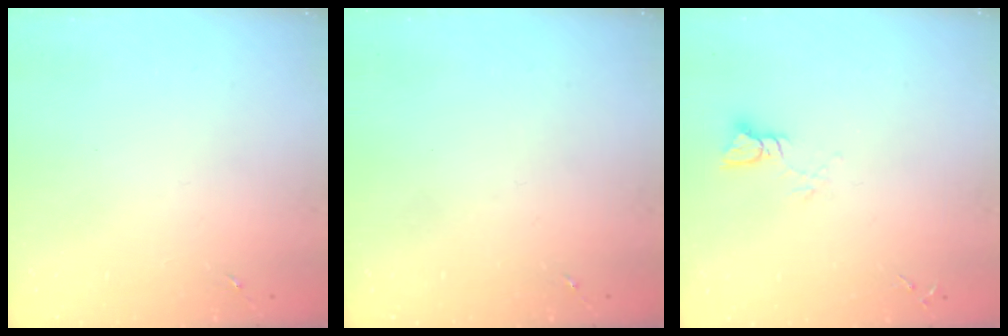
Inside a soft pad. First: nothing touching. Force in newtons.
{"total": 0.0}
{"total": 3.9, "press": 3.9, "slide": 0.3}